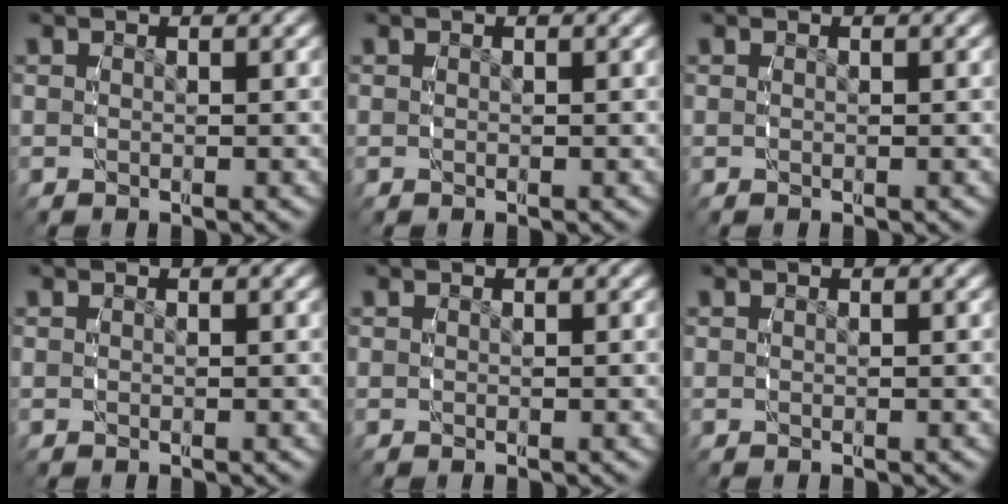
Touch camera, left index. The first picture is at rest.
{"total": 0.0}
{"total": 0.0}
{"total": 0.0}
{"total": 0.0}
{"total": 0.0}